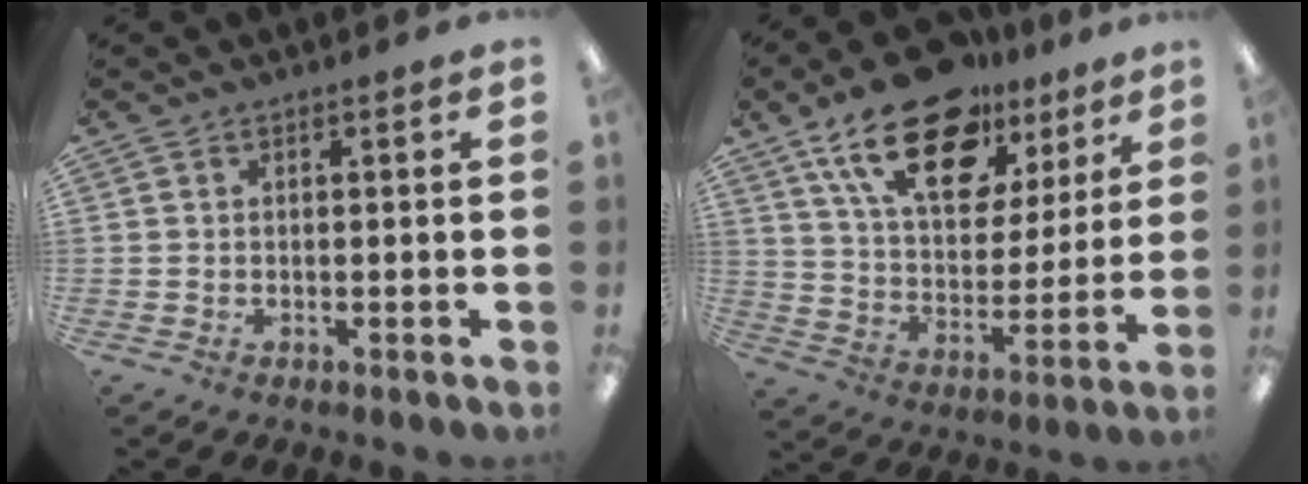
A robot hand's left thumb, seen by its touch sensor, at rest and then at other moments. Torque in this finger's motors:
{"motor_torque": [1.83, 1.54, 1.67, -1.11, 0.43]}